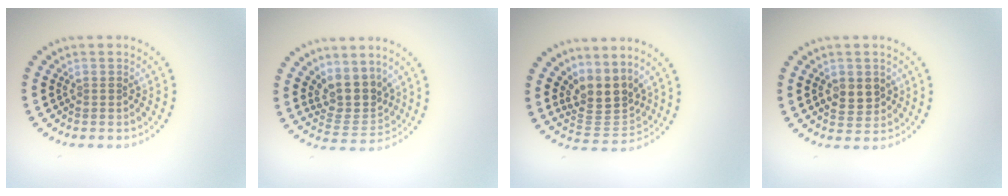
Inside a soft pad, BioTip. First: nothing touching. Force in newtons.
{"total": 3.8, "press": 3.0, "slide": 2.3}
{"total": 3.9, "press": 3.0, "slide": 2.4}
{"total": 2.5, "press": 2.5, "slide": 0.3}